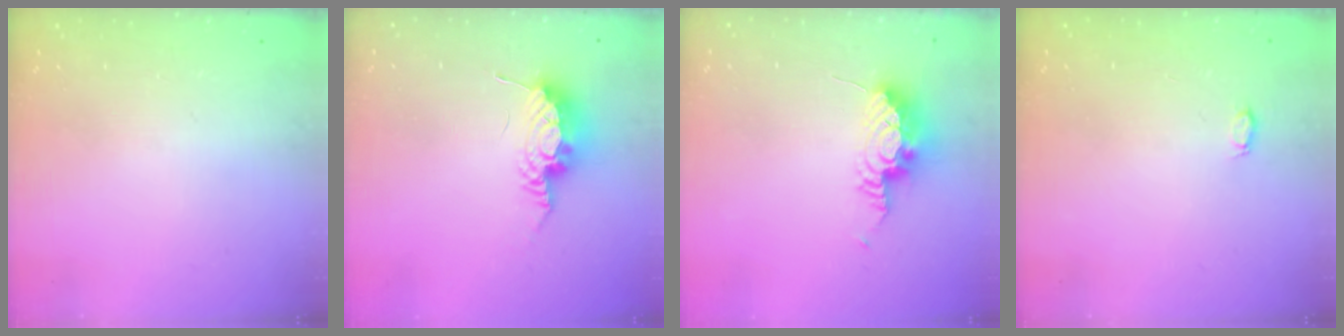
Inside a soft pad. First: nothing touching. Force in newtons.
{"total": 8.6, "press": 8.6, "slide": 0.5}
{"total": 9.9, "press": 9.5, "slide": 2.7}
{"total": 2.7, "press": 2.7, "slide": 0.3}